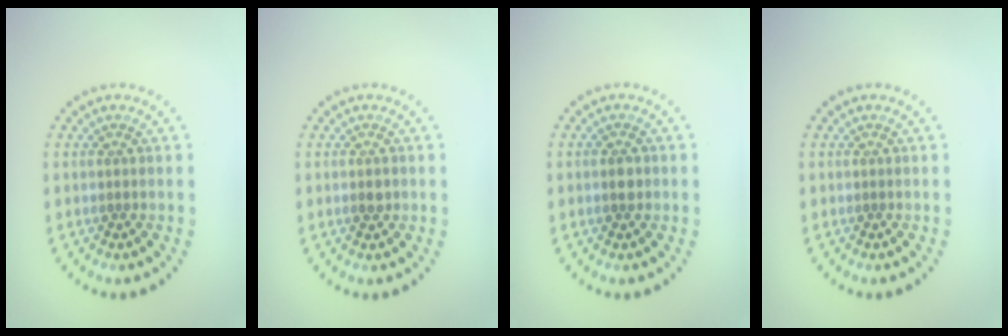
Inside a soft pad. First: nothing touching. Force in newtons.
{"total": 1.0, "press": 1.0, "slide": 0.3}
{"total": 1.2, "press": 1.2, "slide": 0.1}
{"total": 0.0}